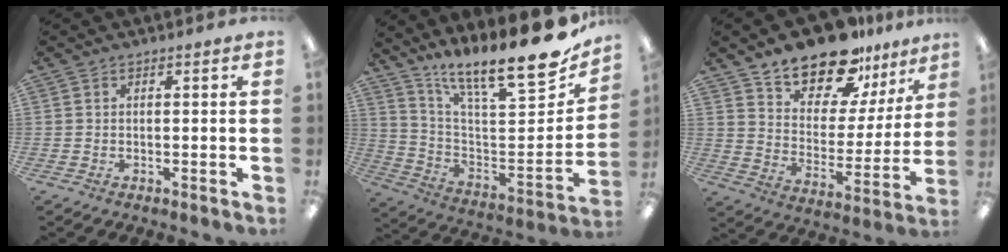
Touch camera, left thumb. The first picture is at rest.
{"total": 19.3, "force": [15.6, 3.0, 11.0], "torque": [-0.151, -0.134, 0.248]}
{"total": 17.1, "force": [14.4, 7.2, 5.7], "torque": [-0.096, -0.116, 0.256]}